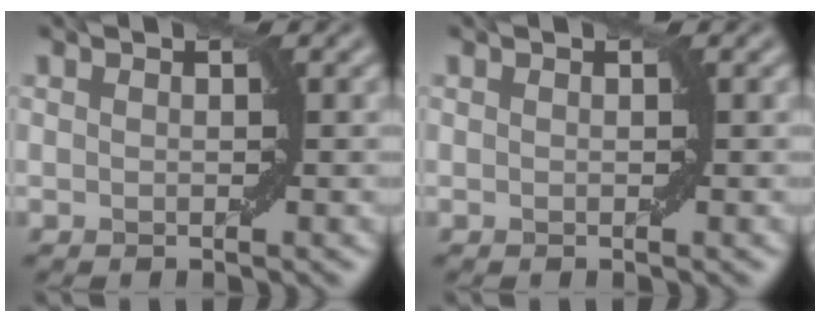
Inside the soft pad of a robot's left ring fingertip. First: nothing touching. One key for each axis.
{"total": 0.0}